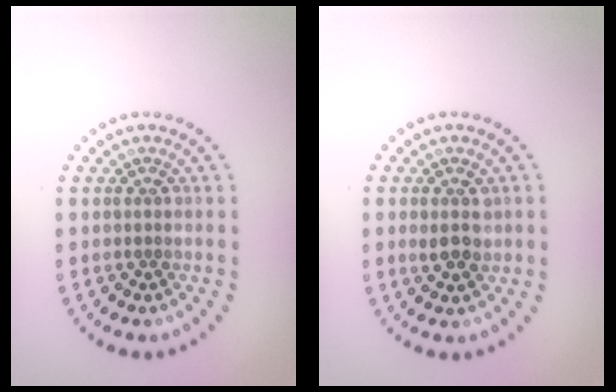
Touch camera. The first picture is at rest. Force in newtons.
{"total": 2.0, "press": 1.9, "slide": 0.4}